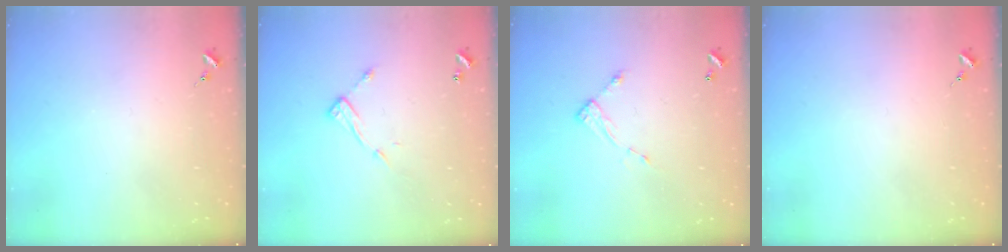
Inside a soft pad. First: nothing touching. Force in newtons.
{"total": 8.6, "press": 8.6, "slide": 0.4}
{"total": 6.6, "press": 6.6, "slide": 0.5}
{"total": 0.0}